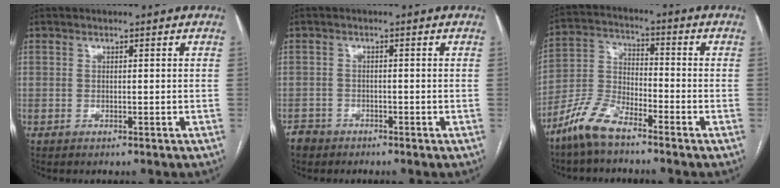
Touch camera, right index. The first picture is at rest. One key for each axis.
{"total": 2.4, "fx": -1.9, "fy": 1.5, "fz": -0.1, "tx": -0.002, "ty": 0.005, "tz": -0.036}
{"total": 8.3, "fx": -6.6, "fy": 2.5, "fz": 4.4, "tx": -0.101, "ty": 0.000, "tz": -0.140}